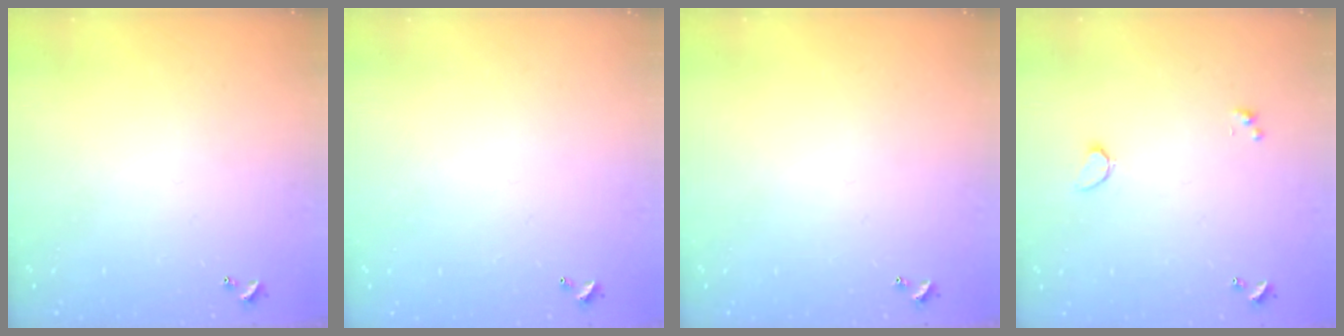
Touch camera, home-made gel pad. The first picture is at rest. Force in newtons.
{"total": 2.8, "press": 2.8, "slide": 0.1}
{"total": 0.0}
{"total": 0.6, "press": 0.4, "slide": 0.5}